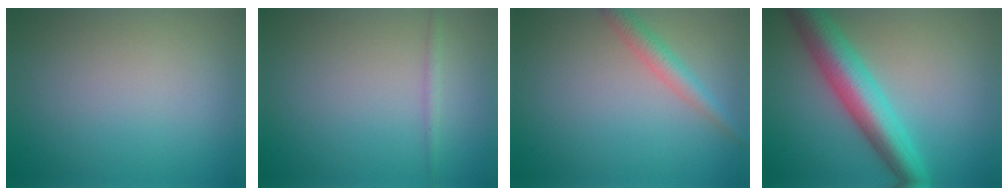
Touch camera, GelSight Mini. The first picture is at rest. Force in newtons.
{"total": 0.9, "press": 0.9, "slide": 0.1}
{"total": 2.5, "press": 2.5, "slide": 0.1}
{"total": 7.2, "press": 7.2, "slide": 0.2}